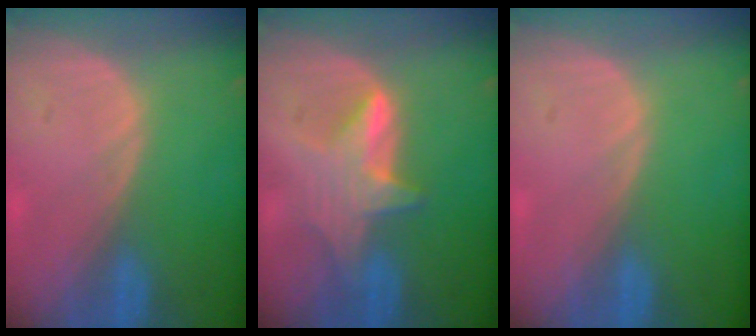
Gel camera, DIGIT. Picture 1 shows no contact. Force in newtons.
{"total": 5.8, "press": 5.8, "slide": 0.8}
{"total": 0.0}